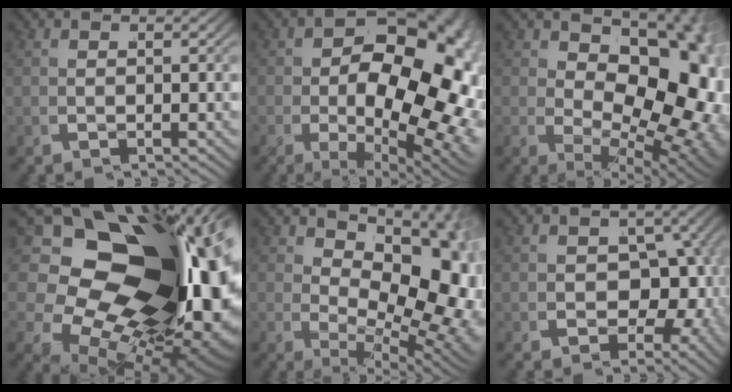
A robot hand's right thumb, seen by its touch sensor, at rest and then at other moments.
{"total": 19.5, "force": [-1.2, 11.9, 15.4], "torque": [-0.219, -0.048, 0.004]}
{"total": 14.5, "force": [0.0, 8.6, 11.7], "torque": [-0.182, -0.064, 0.040]}
{"total": 28.7, "force": [0.2, 17.8, 22.6], "torque": [-0.370, -0.057, 0.037]}
{"total": 11.8, "force": [0.6, 6.5, 9.9], "torque": [-0.148, -0.042, 0.038]}
{"total": 5.6, "force": [-0.2, 4.6, 3.2], "torque": [-0.066, -0.028, 0.012]}